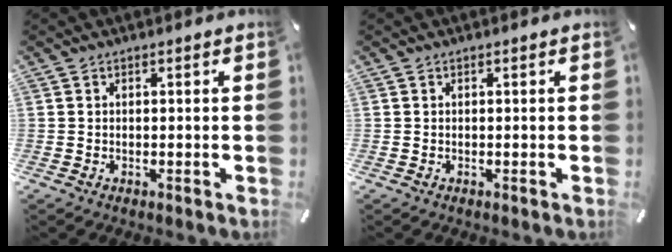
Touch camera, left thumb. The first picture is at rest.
{"total": 0.0}